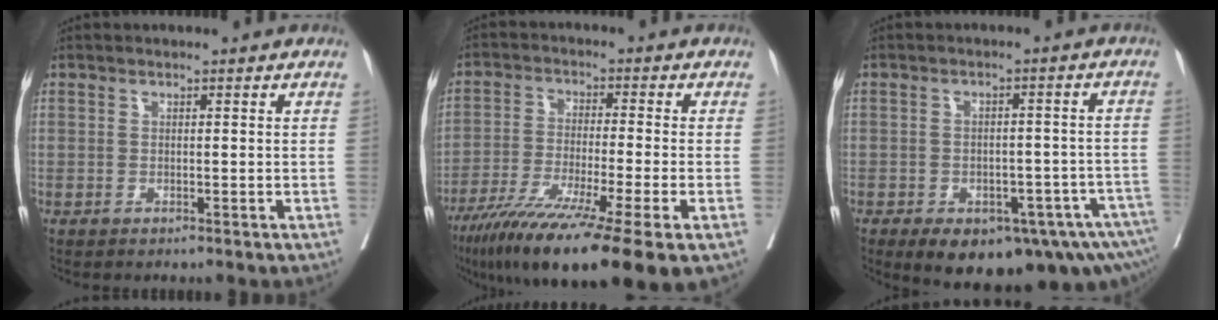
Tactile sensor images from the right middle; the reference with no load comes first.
{"total": 18.4, "force": [-11.8, 0.4, 14.1], "torque": [-0.207, -0.048, -0.192]}
{"total": 17.8, "force": [-11.3, 7.1, 11.7], "torque": [-0.126, 0.004, -0.142]}